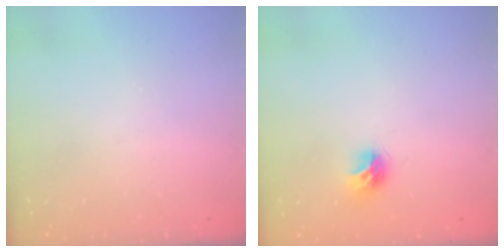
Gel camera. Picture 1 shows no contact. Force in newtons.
{"total": 7.8, "press": 7.8, "slide": 0.4}